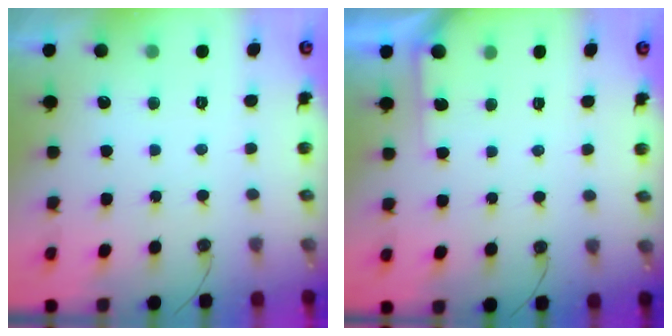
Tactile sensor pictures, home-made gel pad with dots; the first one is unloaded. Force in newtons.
{"total": 3.6, "press": 3.6, "slide": 0.5}